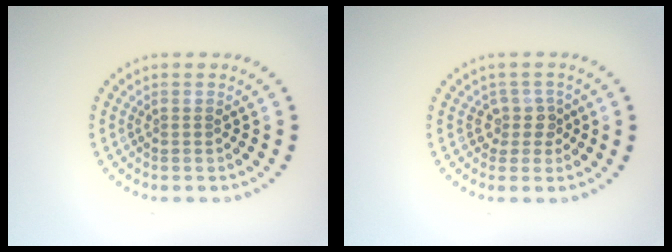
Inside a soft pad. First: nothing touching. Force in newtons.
{"total": 1.9, "press": 1.4, "slide": 1.3}